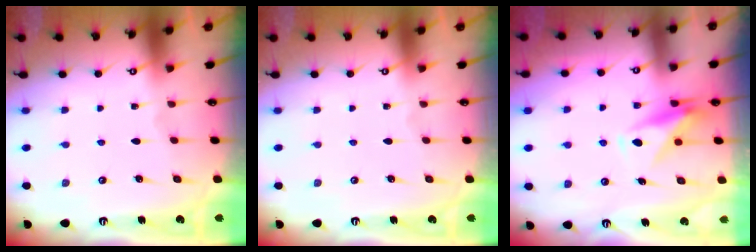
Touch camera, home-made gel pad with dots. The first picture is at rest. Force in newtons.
{"total": 0.0}
{"total": 10.4, "press": 10.4, "slide": 0.8}